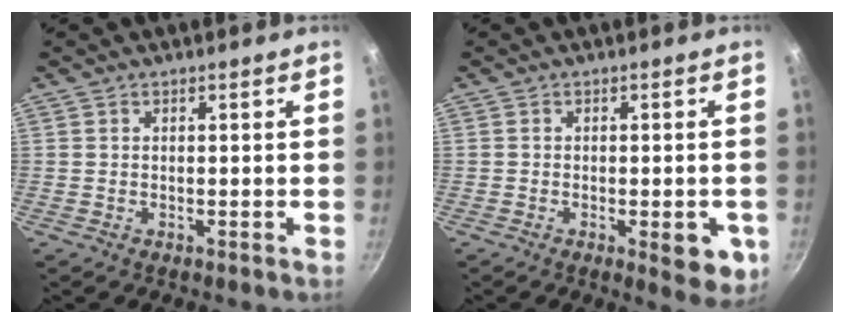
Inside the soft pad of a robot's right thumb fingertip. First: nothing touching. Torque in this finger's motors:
{"motor_torque": [0.52, 0.89, 0.91, 0.20, 0.19]}